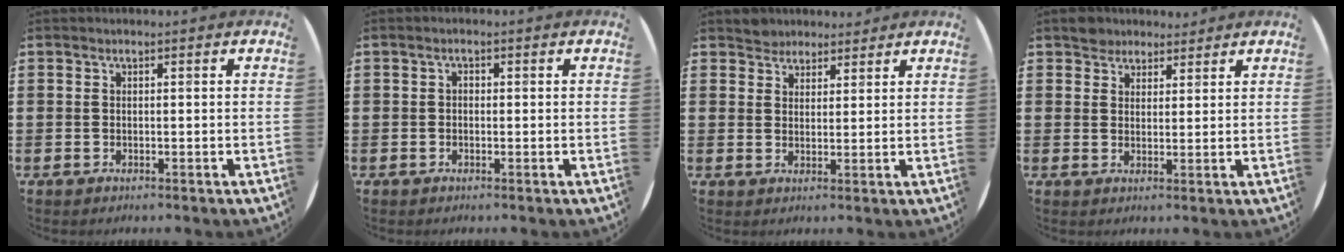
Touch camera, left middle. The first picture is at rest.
{"total": 0.7, "force": [-0.1, 0.5, 0.5], "torque": [-0.010, 0.005, -0.004]}
{"total": 3.0, "force": [2.8, 1.2, -0.4], "torque": [0.007, -0.001, 0.053]}
{"total": 3.2, "force": [2.9, 1.5, -0.2], "torque": [0.003, 0.003, 0.055]}